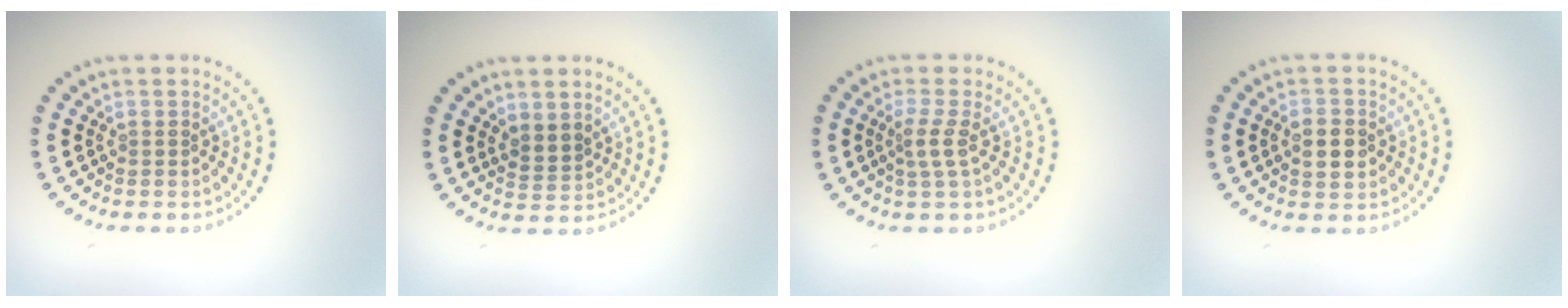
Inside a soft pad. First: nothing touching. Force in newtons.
{"total": 1.9, "press": 1.4, "slide": 1.2}
{"total": 1.8, "press": 1.4, "slide": 1.2}
{"total": 2.9, "press": 2.9, "slide": 0.1}